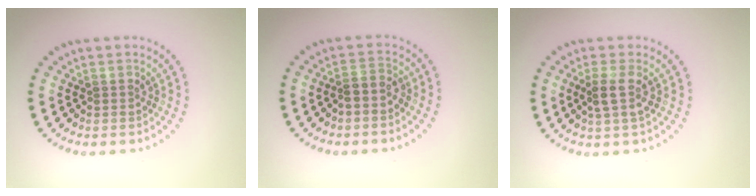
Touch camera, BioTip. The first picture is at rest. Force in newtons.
{"total": 1.3, "press": 0.9, "slide": 0.9}
{"total": 2.2, "press": 1.7, "slide": 1.4}